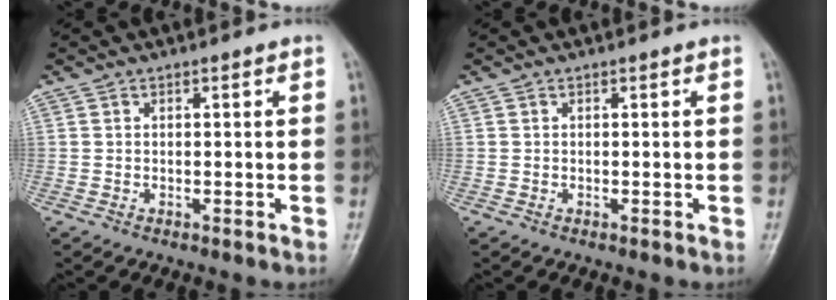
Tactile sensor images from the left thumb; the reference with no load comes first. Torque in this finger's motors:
{"motor_torque": [-0.01, 0.01, -0.01, -0.02, 0.00]}